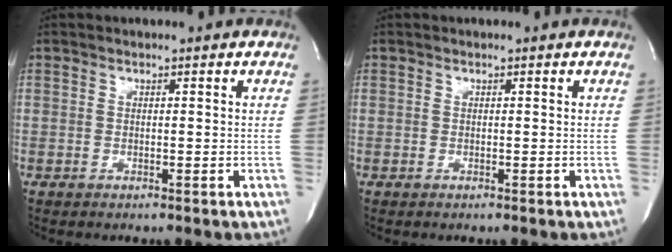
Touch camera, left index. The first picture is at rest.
{"total": 0.0}